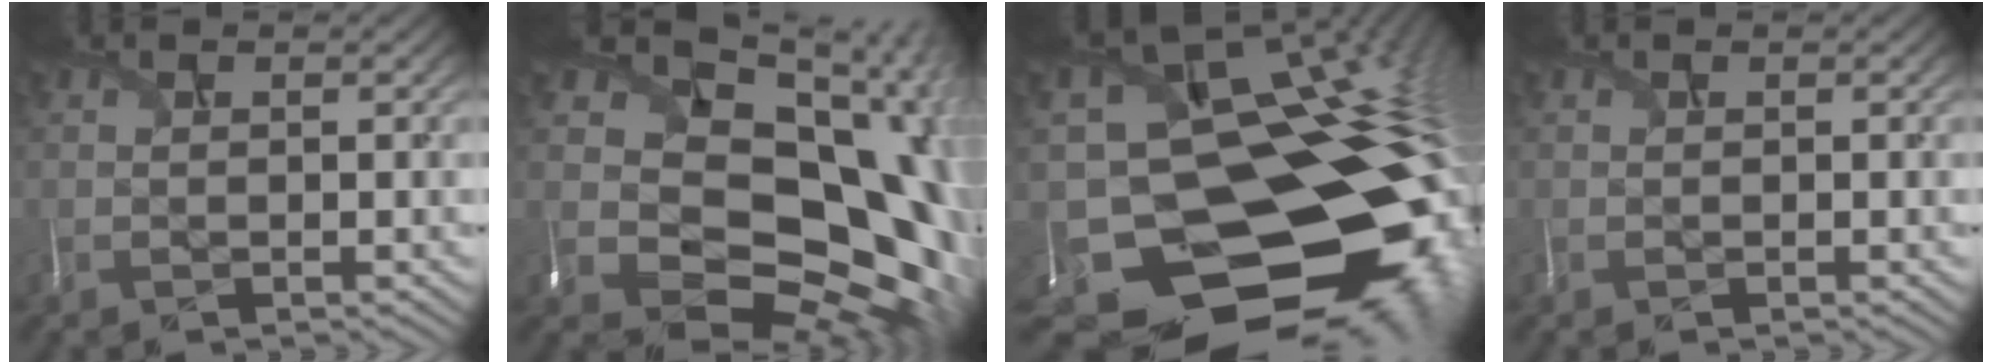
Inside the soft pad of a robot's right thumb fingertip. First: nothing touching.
{"total": 17.8, "force": [2.2, 14.4, 10.3], "torque": [-0.152, -0.022, 0.073]}
{"total": 18.7, "force": [-6.6, 14.9, 9.1], "torque": [-0.166, -0.042, -0.063]}
{"total": 0.0}